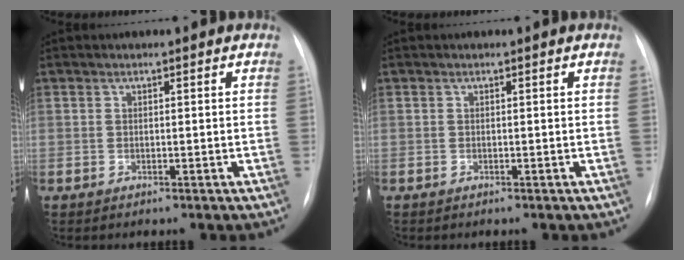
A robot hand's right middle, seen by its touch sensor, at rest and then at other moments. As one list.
[{"total": 0.0}]